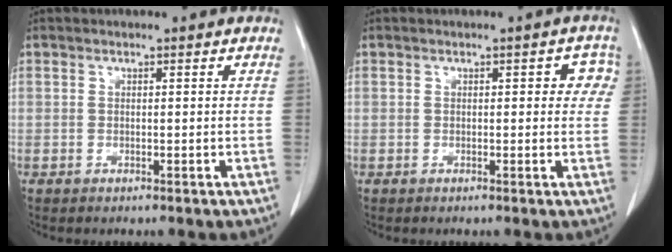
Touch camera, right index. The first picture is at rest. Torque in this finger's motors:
{"motor_torque": [0.04, 0.04, 0.02, -0.01]}